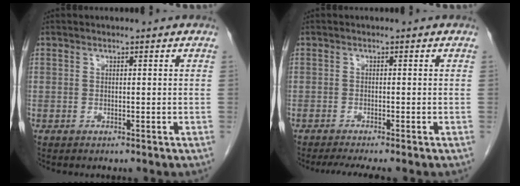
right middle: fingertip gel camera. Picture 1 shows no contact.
{"total": 4.2, "force": [-3.5, -0.1, 2.3], "torque": [-0.030, -0.009, -0.056]}